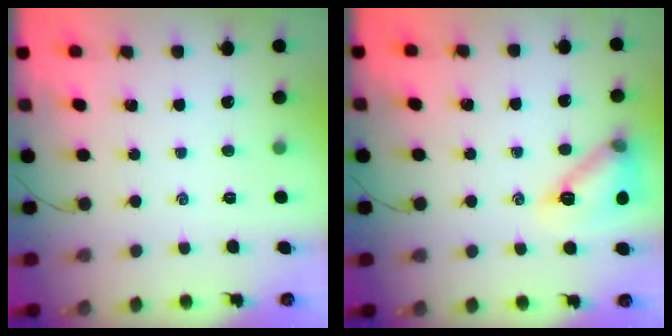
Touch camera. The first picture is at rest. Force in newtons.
{"total": 13.7, "press": 13.6, "slide": 1.0}